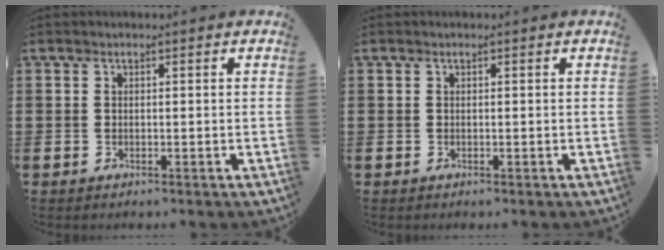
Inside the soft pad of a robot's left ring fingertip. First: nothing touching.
{"total": 0.0}